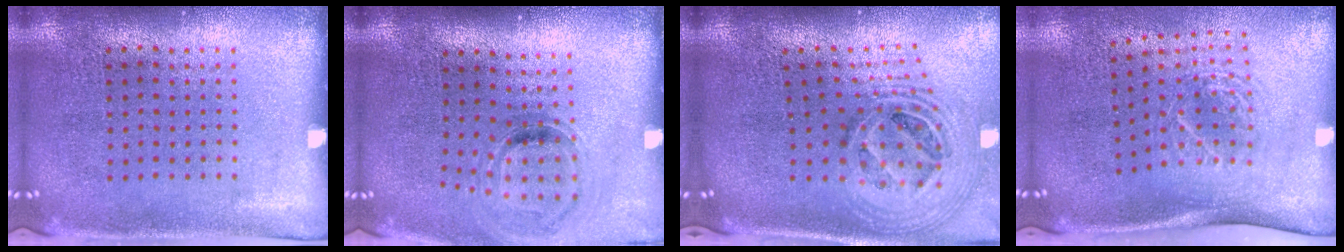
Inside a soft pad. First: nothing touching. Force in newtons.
{"total": 1.0, "press": 0.9, "slide": 0.4}
{"total": 2.1, "press": 1.6, "slide": 1.3}
{"total": 1.8, "press": 1.3, "slide": 1.2}